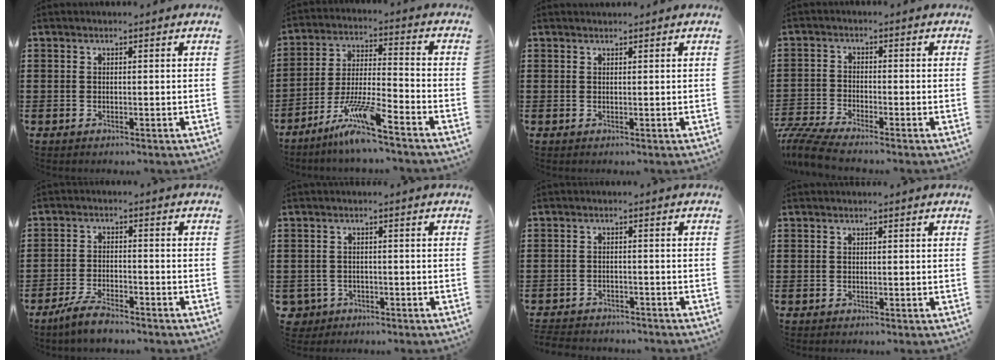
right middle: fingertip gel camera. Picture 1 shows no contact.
{"total": 9.6, "force": [-7.5, -0.1, 6.1], "torque": [-0.127, -0.011, -0.148]}
{"total": 0.6, "force": [0.6, 0.0, -0.1], "torque": [-0.001, -0.002, 0.011]}
{"total": 4.5, "force": [-4.2, 0.1, 1.8], "torque": [-0.066, -0.022, -0.092]}
{"total": 4.2, "force": [-3.7, 0.6, 1.9], "torque": [-0.048, -0.001, -0.075]}
{"total": 2.0, "force": [-1.5, 1.3, 0.1], "torque": [-0.017, -0.001, -0.037]}
{"total": 2.7, "force": [-2.6, 0.4, -0.1], "torque": [-0.005, -0.001, -0.058]}
{"total": 0.0}